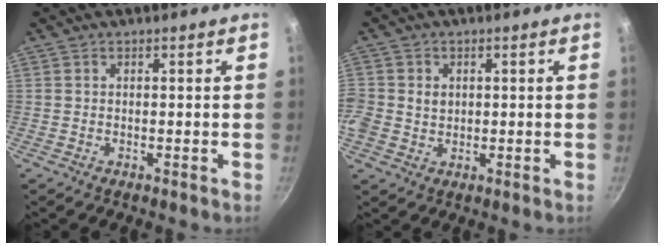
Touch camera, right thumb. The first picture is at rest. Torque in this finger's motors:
{"motor_torque": [0.00, 0.06, 0.31, -0.27, 0.05]}